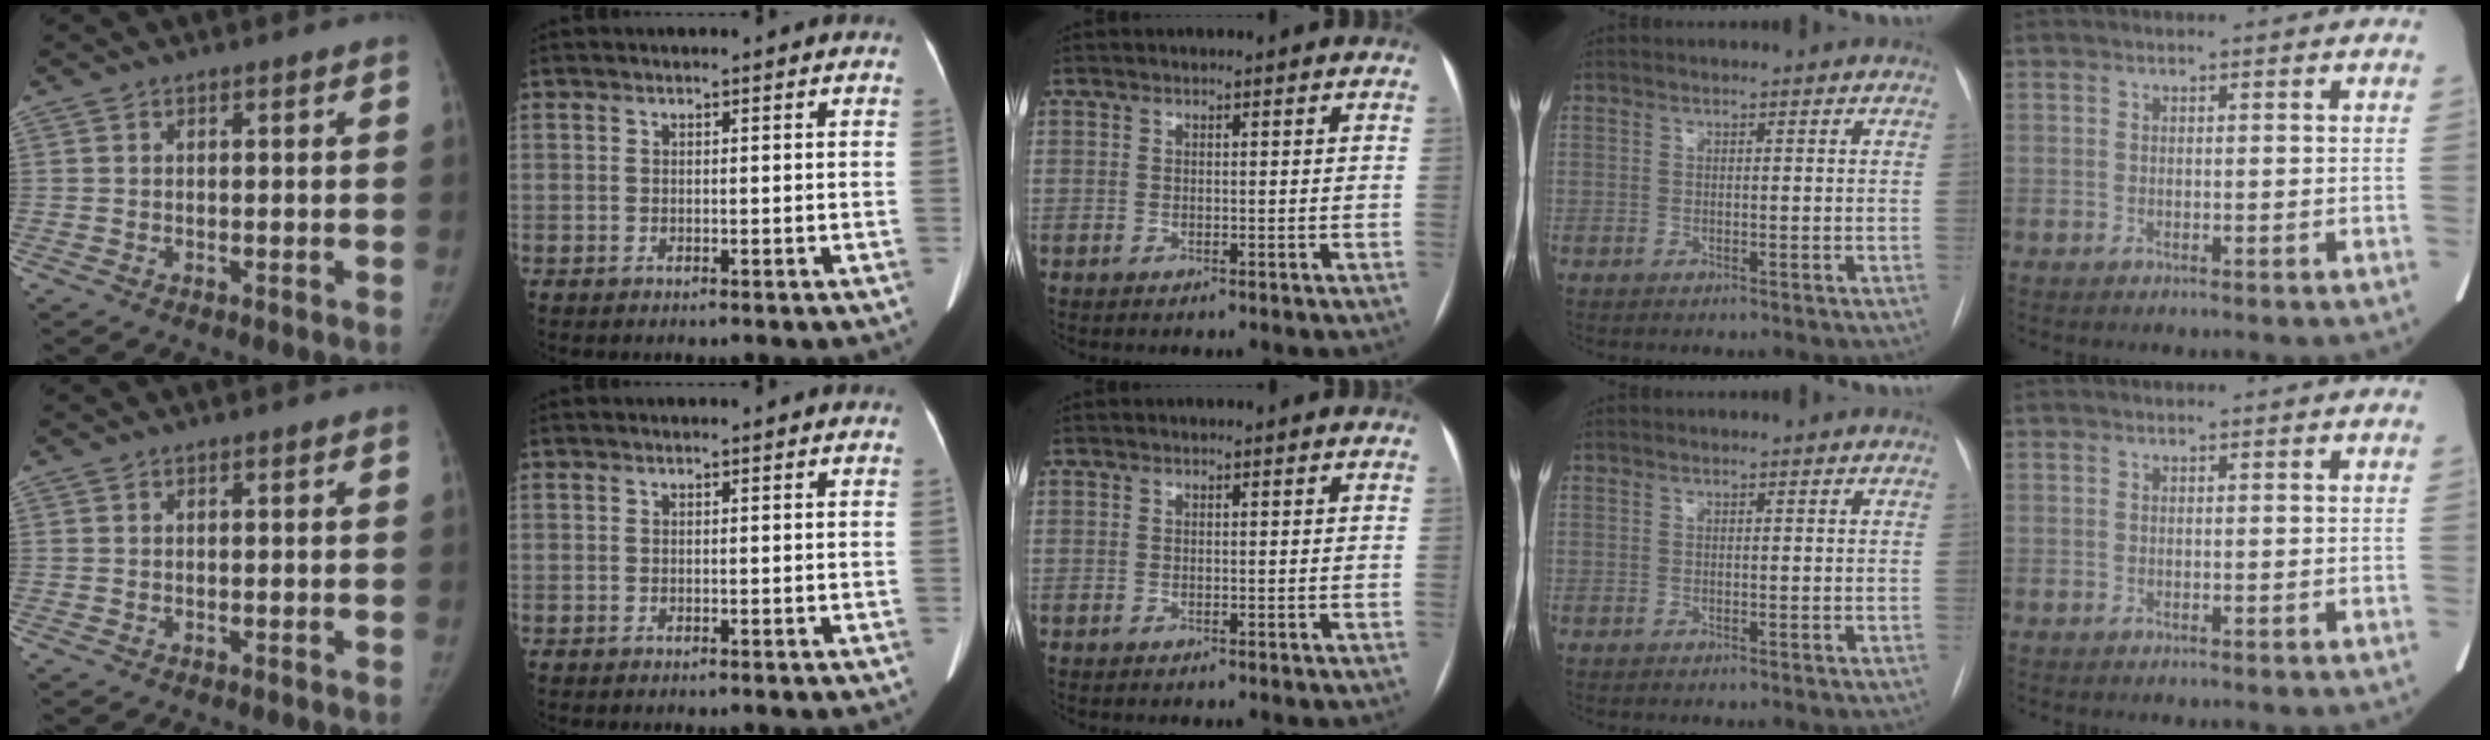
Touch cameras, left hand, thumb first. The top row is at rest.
{}